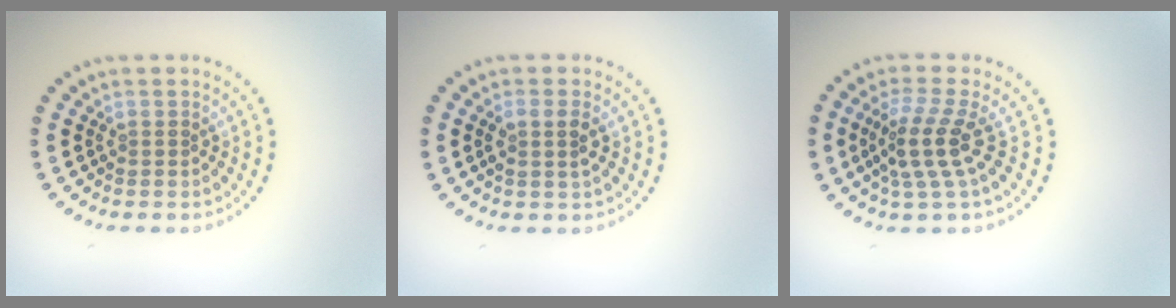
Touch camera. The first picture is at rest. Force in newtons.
{"total": 2.0, "press": 1.8, "slide": 0.9}
{"total": 3.5, "press": 2.8, "slide": 2.1}